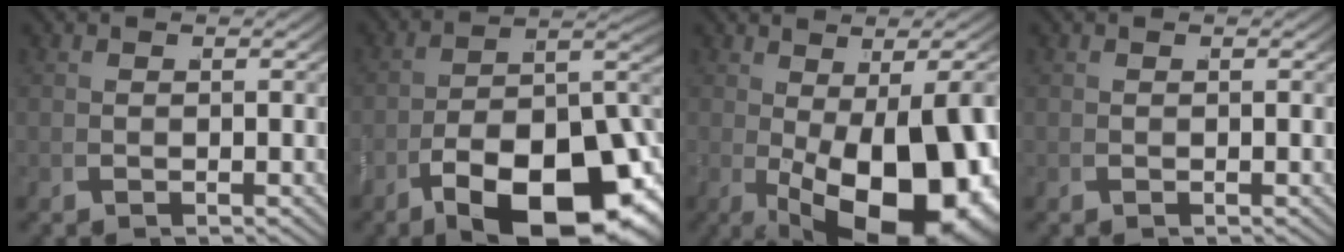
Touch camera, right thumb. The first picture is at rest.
{"total": 16.3, "force": [-4.8, 8.9, 12.8], "torque": [-0.209, -0.064, -0.039]}
{"total": 17.0, "force": [-3.2, 8.5, 14.3], "torque": [-0.225, -0.068, -0.001]}
{"total": 1.1, "force": [0.1, -1.0, -0.5], "torque": [0.020, 0.000, 0.004]}